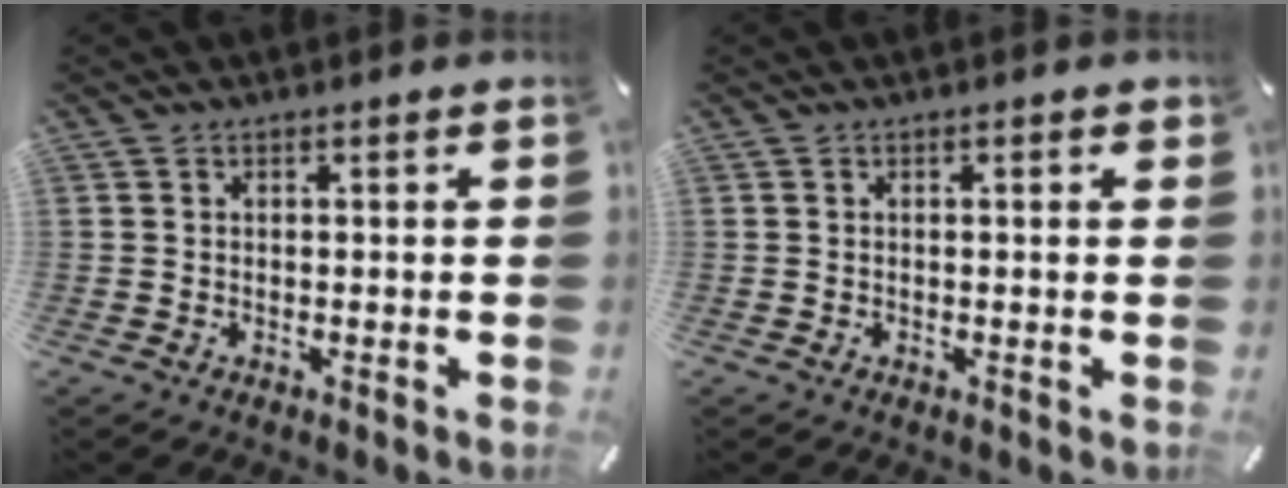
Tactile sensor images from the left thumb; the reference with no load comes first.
{"total": 1.0, "force": [0.1, 0.2, 0.9], "torque": [-0.011, -0.001, 0.000]}